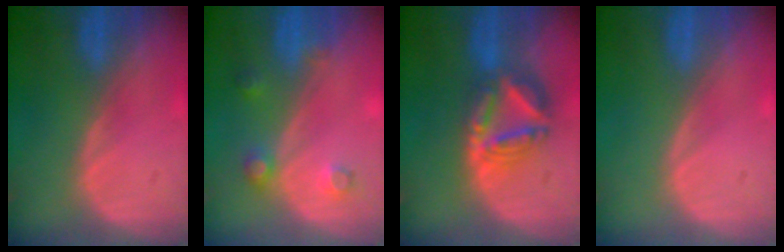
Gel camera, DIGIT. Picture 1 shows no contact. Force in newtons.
{"total": 3.5, "press": 3.3, "slide": 1.2}
{"total": 8.1, "press": 7.0, "slide": 4.0}
{"total": 0.0}